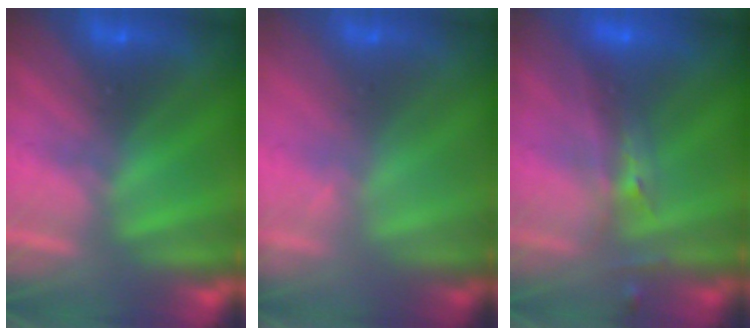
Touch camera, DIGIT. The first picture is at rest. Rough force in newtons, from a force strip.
{"total": 1.5}
{"total": 2.4}